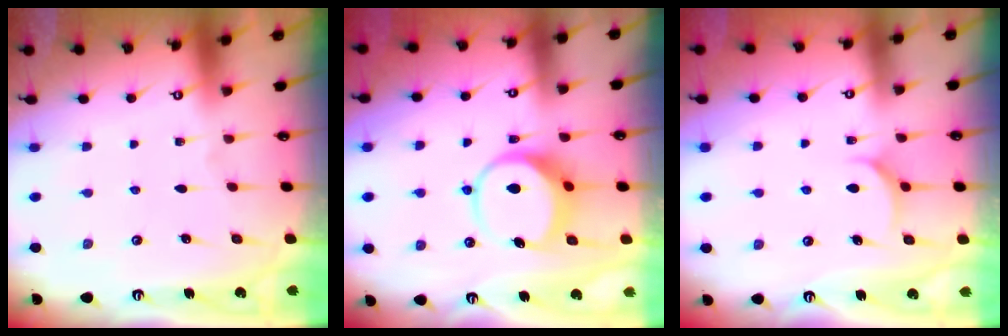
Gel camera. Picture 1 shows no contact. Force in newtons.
{"total": 8.6, "press": 8.6, "slide": 0.6}
{"total": 6.7, "press": 6.7, "slide": 0.6}